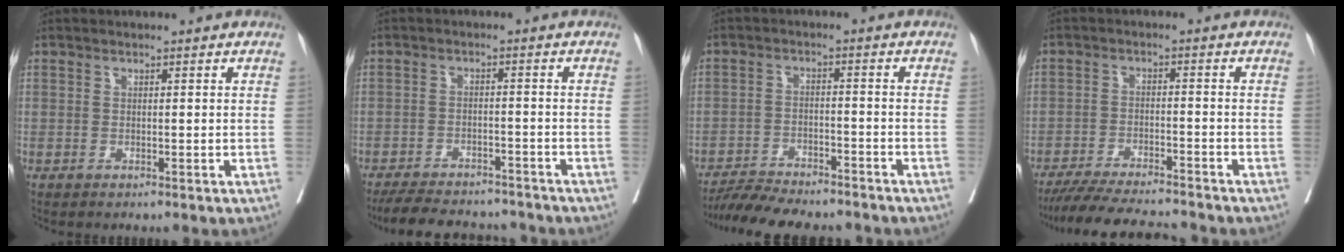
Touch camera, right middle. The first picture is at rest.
{"total": 13.0, "force": [-11.9, 3.3, 4.2], "torque": [-0.077, 0.002, -0.162]}
{"total": 11.7, "force": [-10.8, 1.8, 4.1], "torque": [-0.061, 0.001, -0.164]}
{"total": 12.6, "force": [-11.6, 1.1, 4.9], "torque": [-0.079, -0.011, -0.177]}